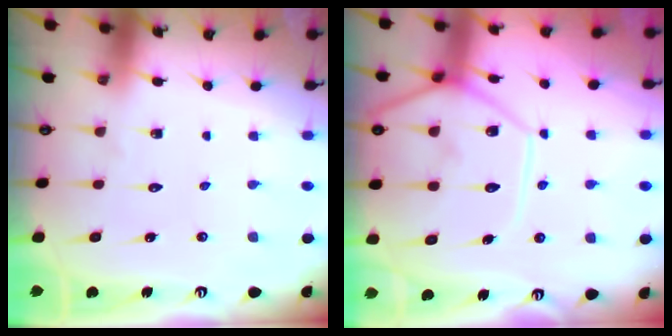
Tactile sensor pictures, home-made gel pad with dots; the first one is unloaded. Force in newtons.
{"total": 12.6, "press": 12.5, "slide": 1.7}